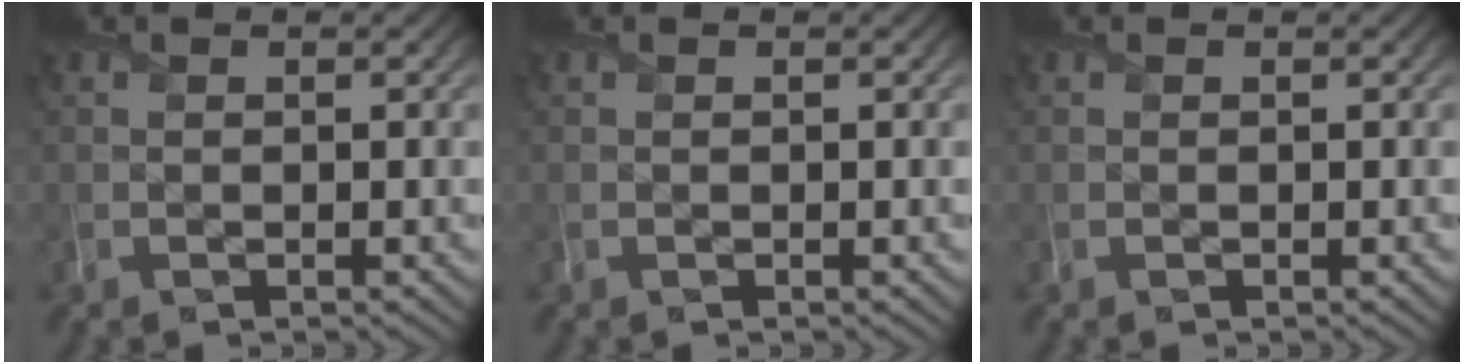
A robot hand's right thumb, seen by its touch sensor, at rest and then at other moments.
{"total": 0.0}
{"total": 0.0}